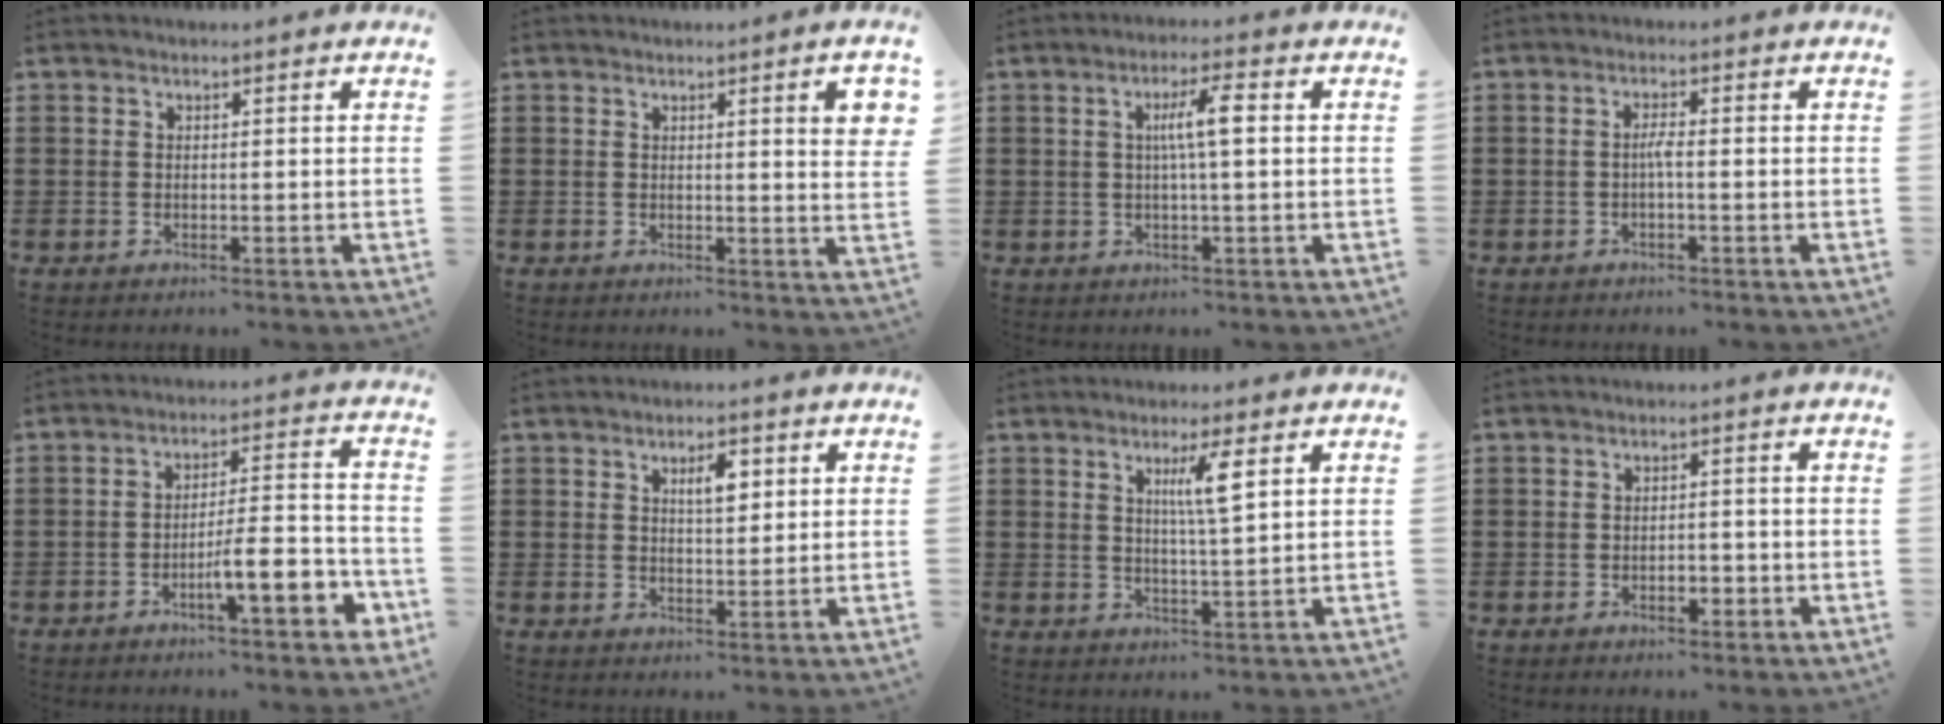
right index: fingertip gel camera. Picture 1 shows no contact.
{"total": 4.2, "force": [1.5, 0.5, 3.9], "torque": [-0.059, -0.005, 0.020]}
{"total": 4.9, "force": [0.5, 0.5, 4.8], "torque": [-0.091, 0.004, 0.004]}
{"total": 1.8, "force": [-0.4, 0.2, 1.8], "torque": [-0.043, -0.002, -0.011]}
{"total": 8.3, "force": [-4.1, 1.5, 7.1], "torque": [-0.107, -0.003, -0.071]}
{"total": 3.7, "force": [1.4, 1.5, 3.1], "torque": [-0.049, 0.001, 0.019]}
{"total": 4.8, "force": [2.0, 0.3, 4.3], "torque": [-0.083, -0.002, 0.027]}
{"total": 2.3, "force": [-1.0, 1.0, 1.9], "torque": [-0.037, 0.000, -0.017]}